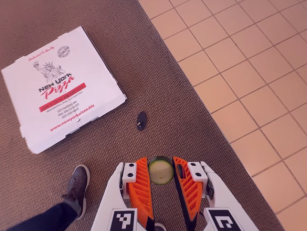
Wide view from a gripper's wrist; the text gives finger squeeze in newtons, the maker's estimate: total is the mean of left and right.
{"total": 6.7, "left": 6.7, "right": 6.6}